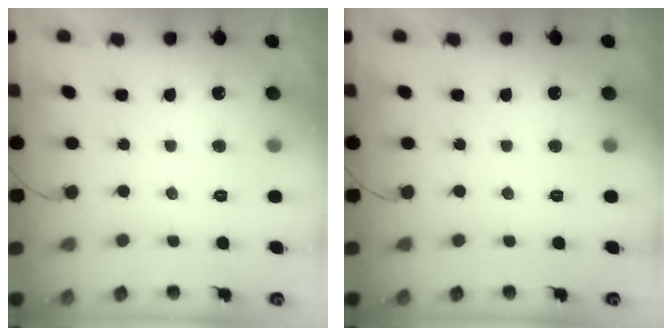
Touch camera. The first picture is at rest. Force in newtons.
{"total": 0.0}